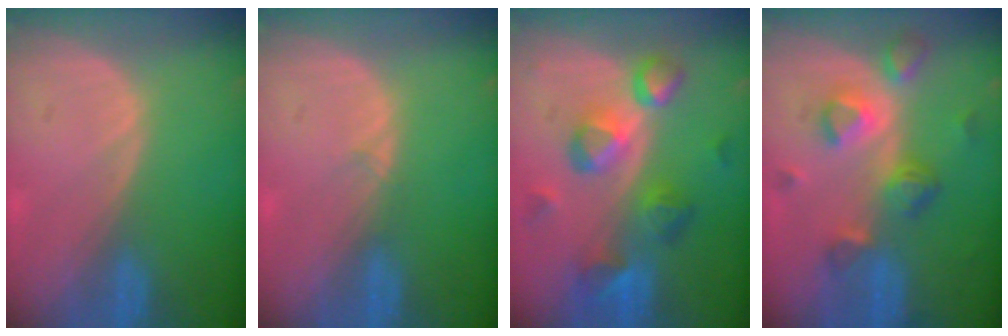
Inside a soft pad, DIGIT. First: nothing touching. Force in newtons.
{"total": 0.6, "press": 0.6, "slide": 0.1}
{"total": 9.5, "press": 8.4, "slide": 4.5}
{"total": 7.8, "press": 7.0, "slide": 3.6}